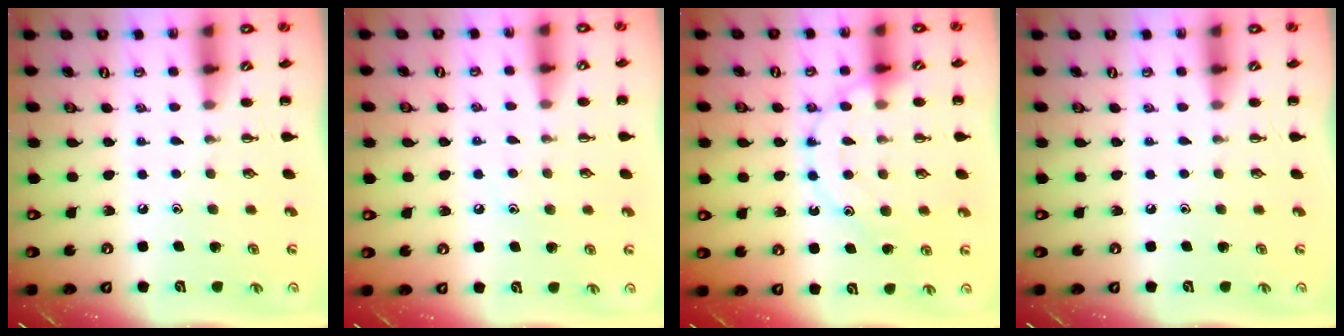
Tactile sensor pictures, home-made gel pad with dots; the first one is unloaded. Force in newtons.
{"total": 6.2, "press": 6.0, "slide": 1.6}
{"total": 13.8, "press": 13.7, "slide": 1.8}
{"total": 0.0}